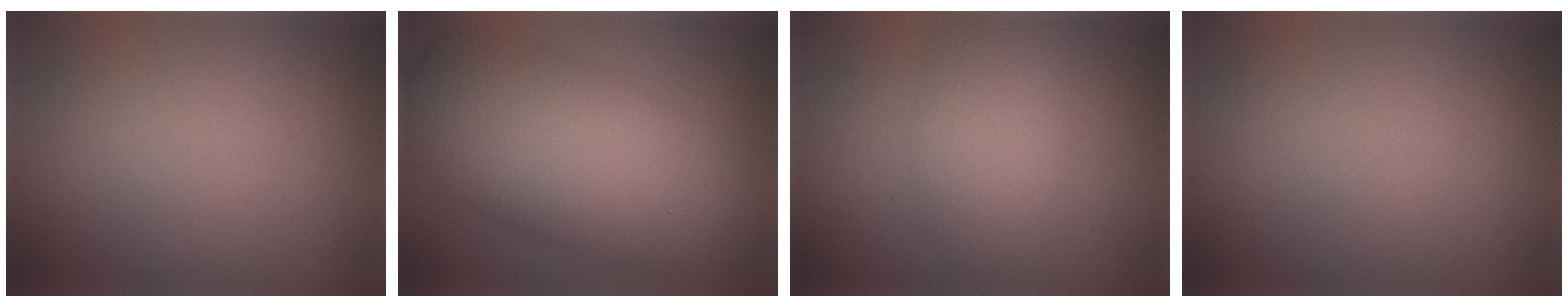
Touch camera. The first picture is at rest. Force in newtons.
{"total": 11.8, "press": 11.7, "slide": 0.5}
{"total": 3.4, "press": 3.4, "slide": 0.1}
{"total": 0.0}